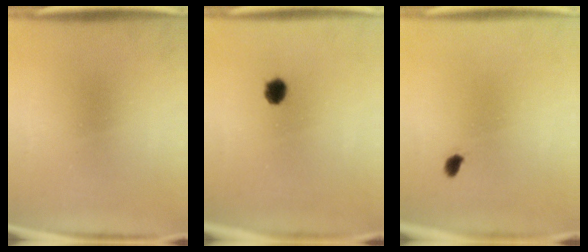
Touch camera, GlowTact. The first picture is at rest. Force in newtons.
{"total": 2.9}
{"total": 1.4}